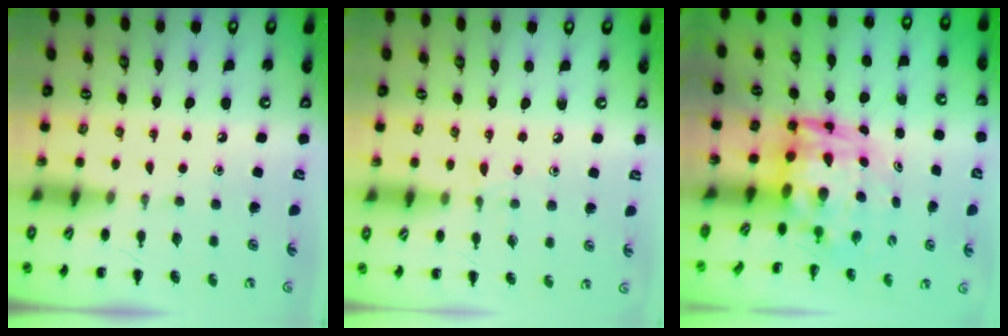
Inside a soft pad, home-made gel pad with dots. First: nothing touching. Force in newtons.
{"total": 5.8, "press": 5.5, "slide": 2.0}
{"total": 5.8, "press": 5.6, "slide": 1.4}